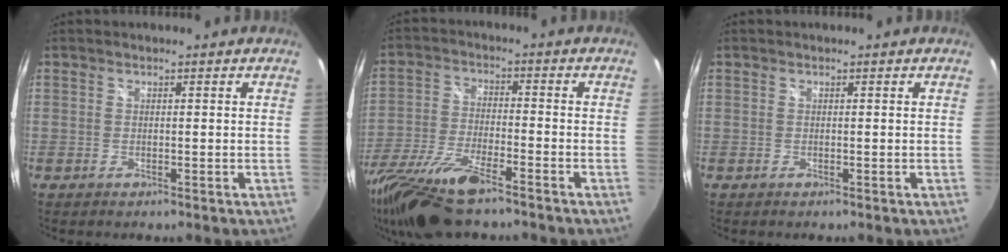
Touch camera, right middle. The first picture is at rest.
{"total": 16.4, "force": [-12.6, 3.3, 10.0], "torque": [-0.219, -0.044, -0.241]}
{"total": 0.0}